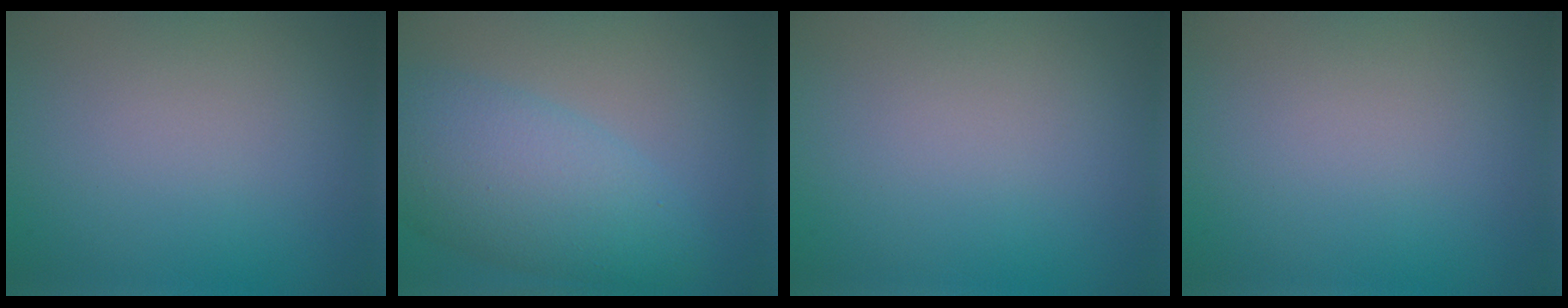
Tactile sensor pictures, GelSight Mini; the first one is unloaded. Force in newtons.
{"total": 7.2, "press": 7.2, "slide": 0.3}
{"total": 0.0}
{"total": 0.0}